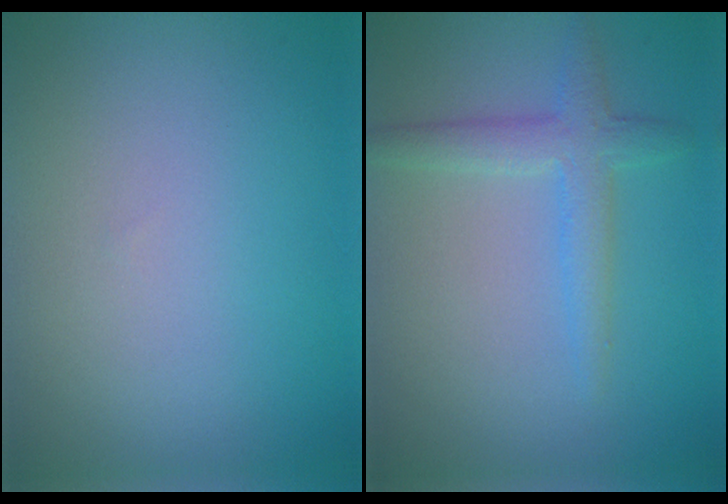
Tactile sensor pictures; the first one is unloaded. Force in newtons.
{"total": 2.8, "press": 2.8, "slide": 0.1}